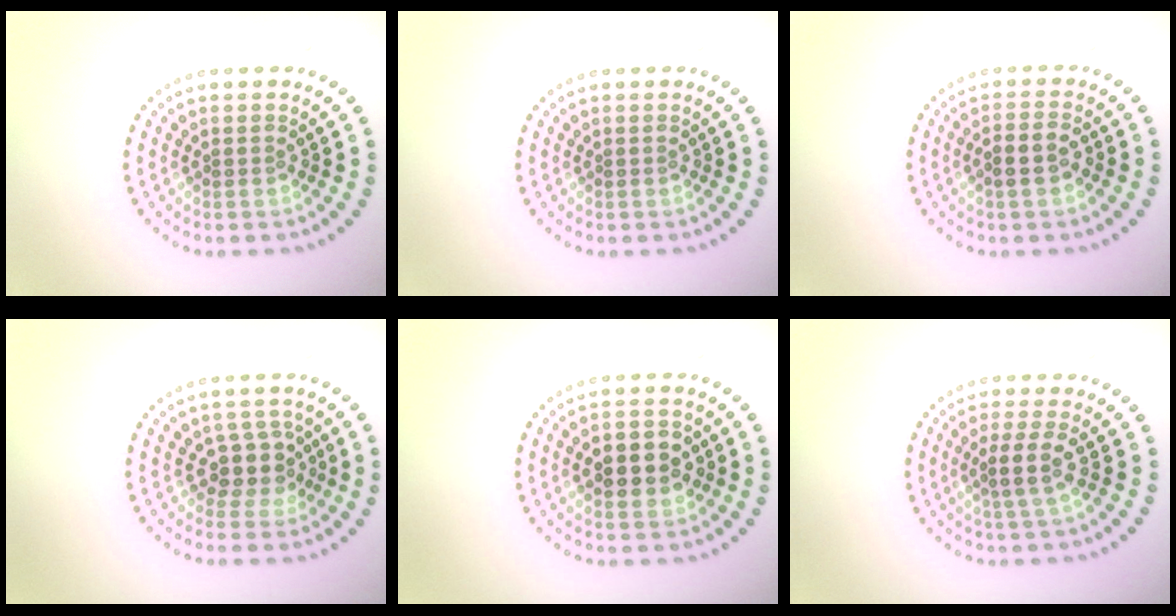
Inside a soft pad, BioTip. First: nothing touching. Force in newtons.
{"total": 0.0}
{"total": 2.3, "press": 2.1, "slide": 0.8}
{"total": 2.7, "press": 2.3, "slide": 1.5}
{"total": 4.4, "press": 4.4, "slide": 0.1}
{"total": 2.4, "press": 1.9, "slide": 1.5}